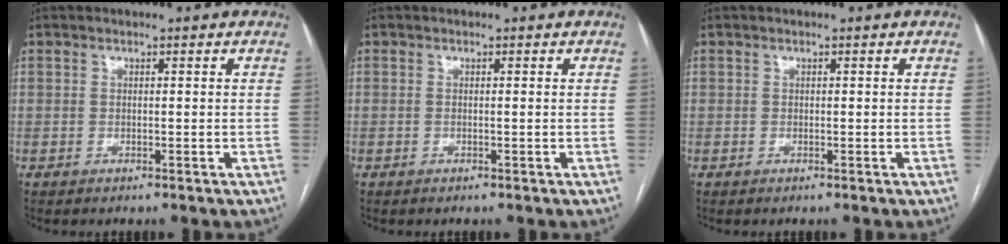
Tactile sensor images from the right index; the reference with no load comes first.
{"total": 0.0}
{"total": 0.0}